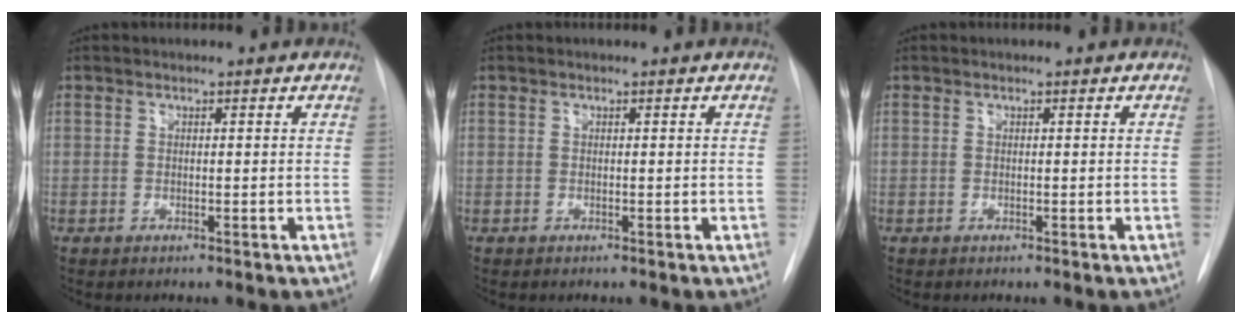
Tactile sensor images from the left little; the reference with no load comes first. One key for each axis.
{"total": 0.0}
{"total": 0.0}